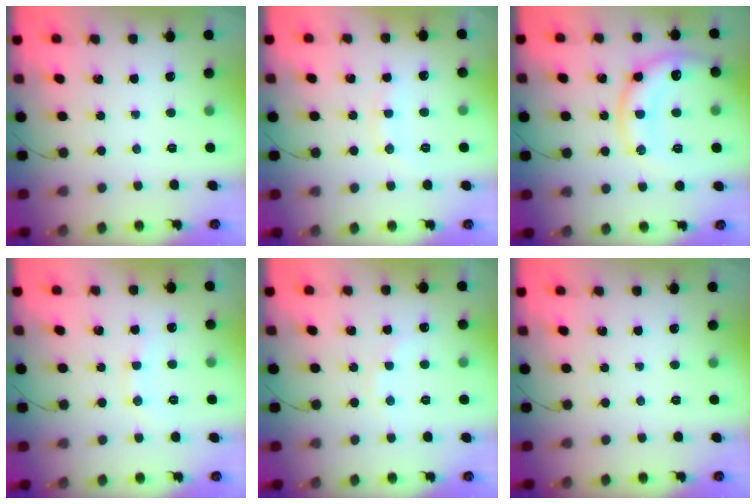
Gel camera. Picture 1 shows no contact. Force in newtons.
{"total": 7.3, "press": 7.2, "slide": 1.2}
{"total": 13.7, "press": 13.6, "slide": 1.9}
{"total": 7.5, "press": 7.4, "slide": 1.1}
{"total": 5.6, "press": 5.5, "slide": 1.0}
{"total": 0.0}